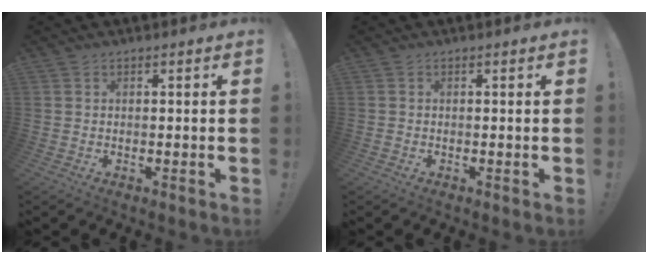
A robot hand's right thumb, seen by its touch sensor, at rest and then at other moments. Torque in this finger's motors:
{"motor_torque": [-0.07, -0.20, -0.11, 0.04, 0.04]}